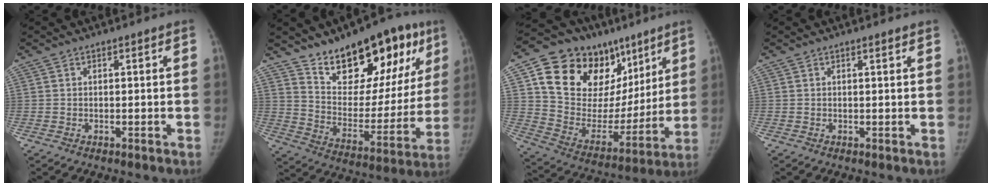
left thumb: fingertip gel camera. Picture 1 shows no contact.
{"total": 24.1, "force": [14.9, 11.5, 15.0], "torque": [-0.162, -0.065, 0.232]}
{"total": 28.4, "force": [14.1, 18.0, 17.0], "torque": [-0.224, -0.001, 0.247]}
{"total": 1.0, "force": [0.8, 0.0, 0.6], "torque": [-0.006, -0.001, 0.013]}